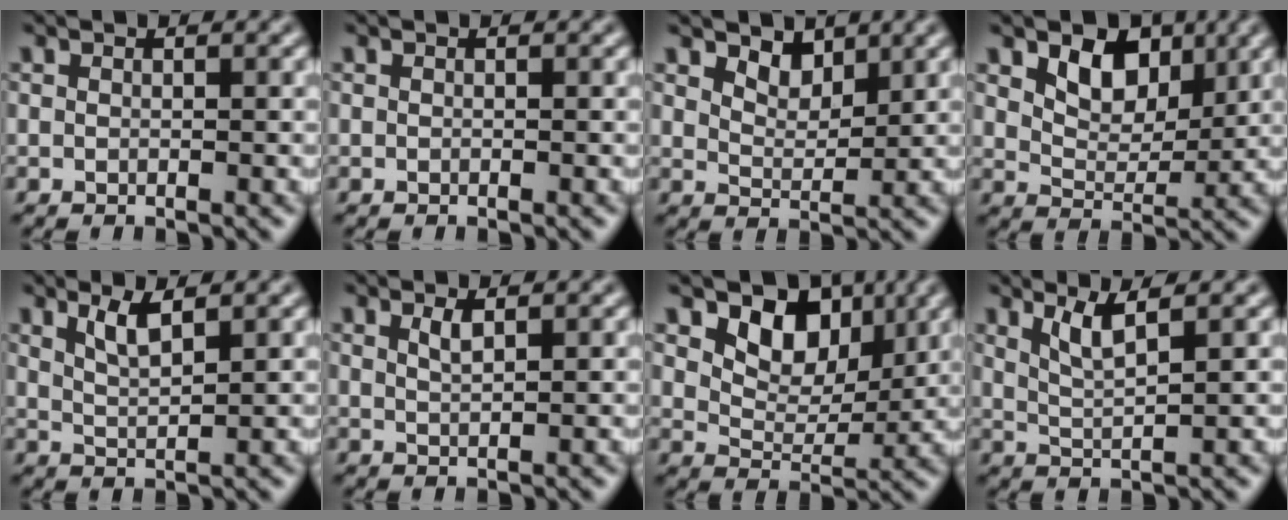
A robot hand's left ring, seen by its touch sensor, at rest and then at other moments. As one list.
[{"total": 0.0}, {"total": 2.4, "force": [1.9, 1.1, 1.0], "torque": [-0.023, -0.005, 0.031]}, {"total": 4.7, "force": [2.4, 3.0, 2.8], "torque": [-0.054, -0.007, 0.035]}, {"total": 2.4, "force": [1.5, 0.6, 1.7], "torque": [-0.034, -0.004, 0.031]}, {"total": 1.3, "force": [0.8, 0.4, 1.0], "torque": [-0.019, 0.001, 0.014]}, {"total": 5.6, "force": [2.9, 3.6, 3.2], "torque": [-0.053, -0.010, 0.040]}, {"total": 2.7, "force": [1.6, 0.5, 2.1], "torque": [-0.038, -0.005, 0.036]}]